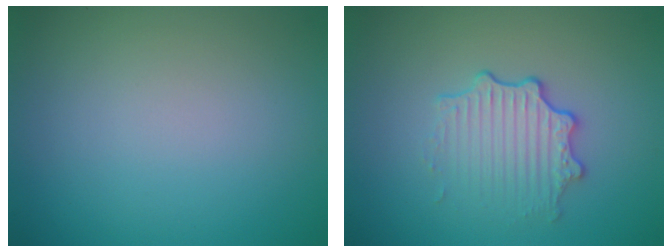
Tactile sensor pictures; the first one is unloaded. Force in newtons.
{"total": 3.4, "press": 2.8, "slide": 1.9}